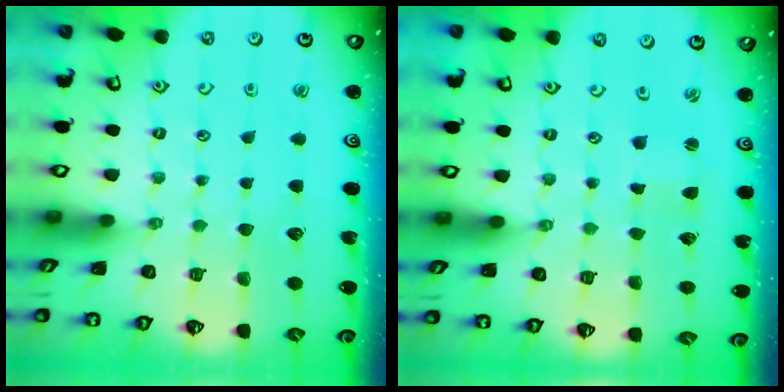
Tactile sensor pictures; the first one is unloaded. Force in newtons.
{"total": 1.8, "press": 1.7, "slide": 0.4}